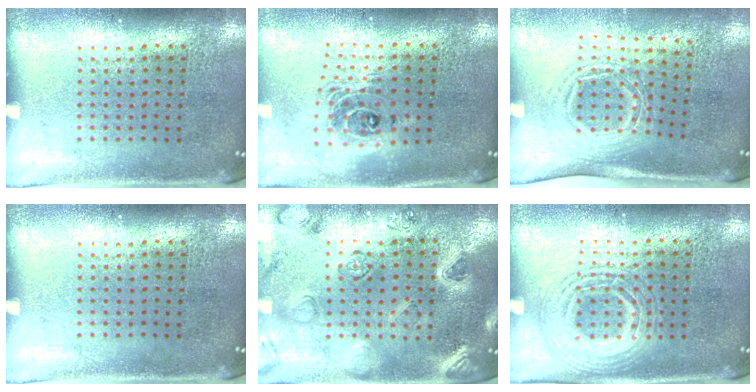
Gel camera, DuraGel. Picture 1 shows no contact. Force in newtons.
{"total": 1.8, "press": 1.4, "slide": 1.1}
{"total": 1.7, "press": 1.2, "slide": 1.2}
{"total": 0.0}
{"total": 2.1, "press": 2.1, "slide": 0.2}
{"total": 2.1, "press": 2.0, "slide": 0.3}